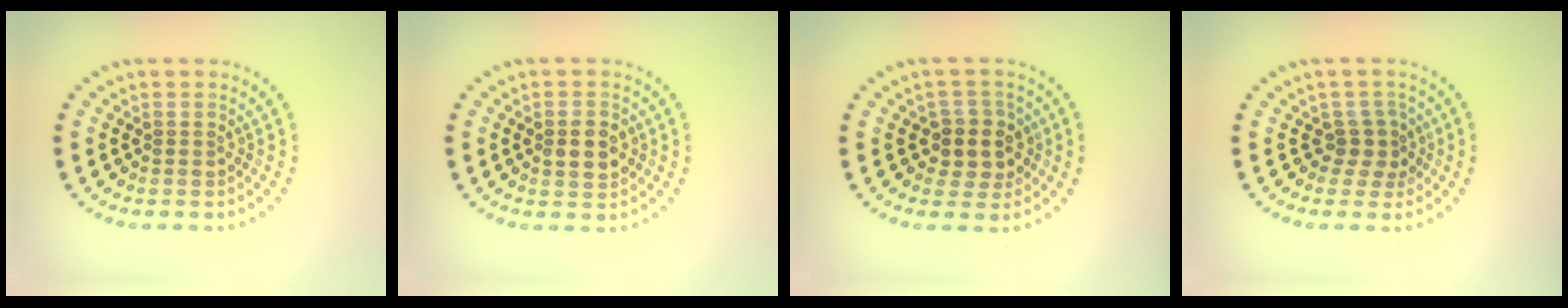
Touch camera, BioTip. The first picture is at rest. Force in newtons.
{"total": 2.3, "press": 2.3, "slide": 0.2}
{"total": 3.2, "press": 2.9, "slide": 1.4}
{"total": 2.1, "press": 1.5, "slide": 1.4}